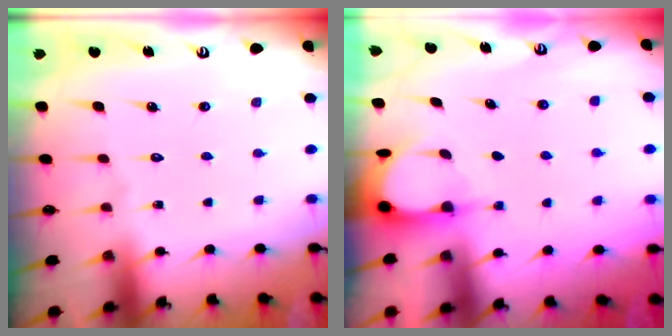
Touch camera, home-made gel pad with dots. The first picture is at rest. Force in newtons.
{"total": 4.8, "press": 4.8, "slide": 0.2}